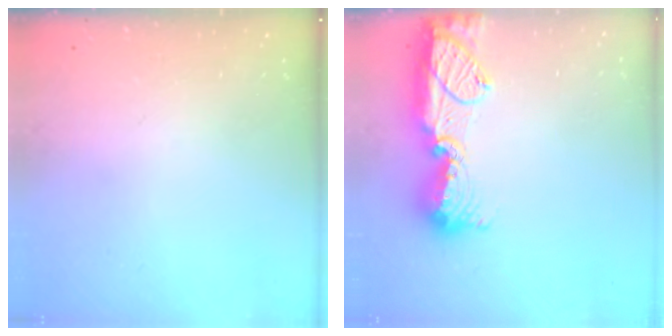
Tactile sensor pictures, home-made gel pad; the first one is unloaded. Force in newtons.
{"total": 17.2, "press": 16.2, "slide": 5.8}